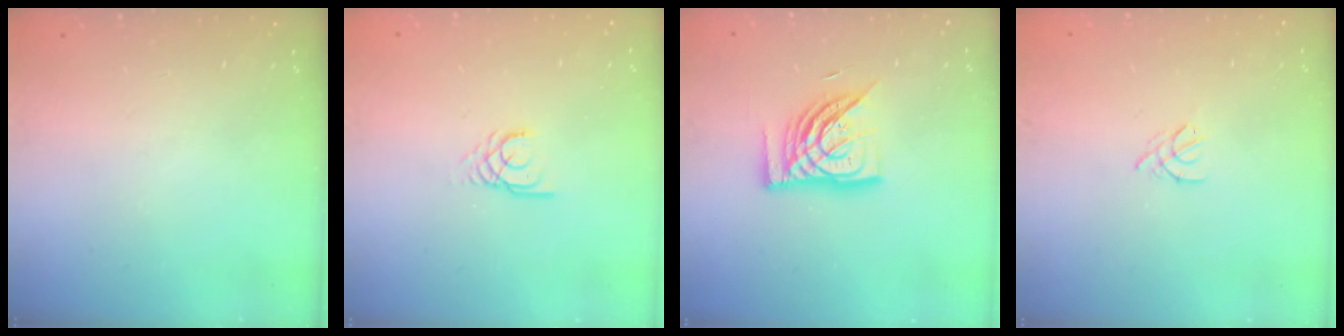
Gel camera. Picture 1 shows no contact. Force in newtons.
{"total": 2.2, "press": 2.2, "slide": 0.2}
{"total": 13.8, "press": 13.7, "slide": 1.3}
{"total": 2.0, "press": 1.9, "slide": 0.5}